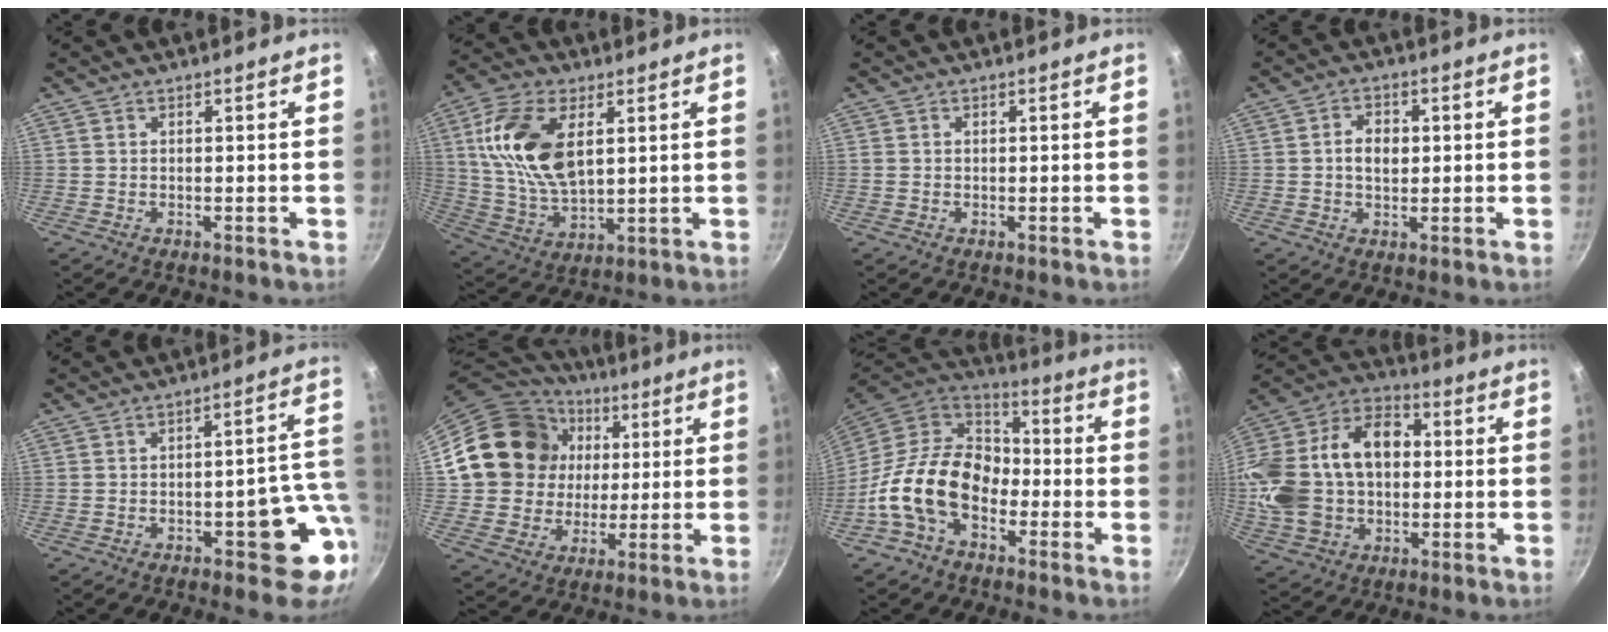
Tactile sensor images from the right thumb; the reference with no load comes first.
{"total": 16.2, "force": [4.5, 8.9, 12.8], "torque": [-0.236, -0.010, 0.092]}
{"total": 0.5, "force": [0.1, 0.5, 0.2], "torque": [-0.004, 0.003, 0.000]}
{"total": 5.1, "force": [0.4, 3.6, 3.6], "torque": [-0.042, 0.008, 0.002]}
{"total": 10.4, "force": [-2.9, 5.0, 8.6], "torque": [-0.042, 0.033, -0.035]}
{"total": 19.8, "force": [4.4, 17.5, 8.4], "torque": [-0.142, 0.016, 0.081]}
{"total": 17.7, "force": [-5.3, 12.2, 11.6], "torque": [-0.177, 0.050, -0.120]}
{"total": 24.2, "force": [0.9, 17.2, 17.0], "torque": [-0.312, 0.050, 0.015]}